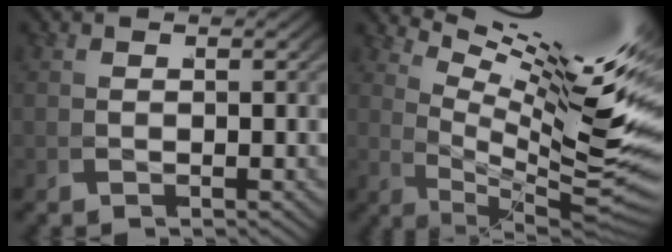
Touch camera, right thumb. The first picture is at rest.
{"total": 11.2, "force": [4.0, 3.6, 9.9], "torque": [-0.134, -0.005, 0.059]}